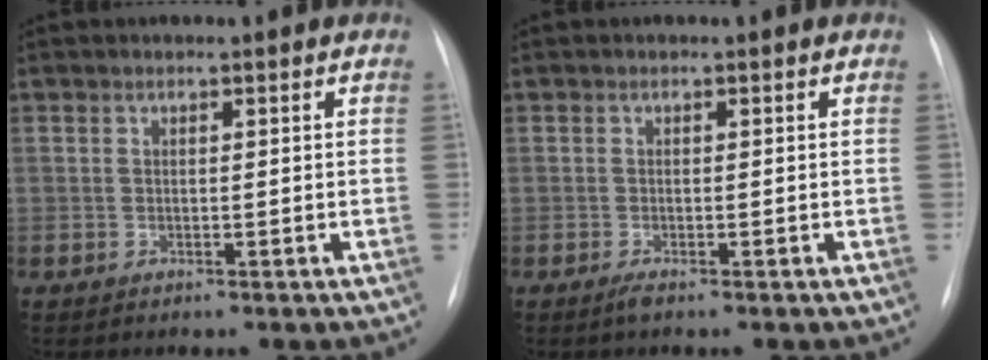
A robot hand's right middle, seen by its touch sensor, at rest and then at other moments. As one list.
[{"total": 0.9, "force": [-0.6, 0.0, 0.6], "torque": [-0.015, -0.002, -0.012]}]